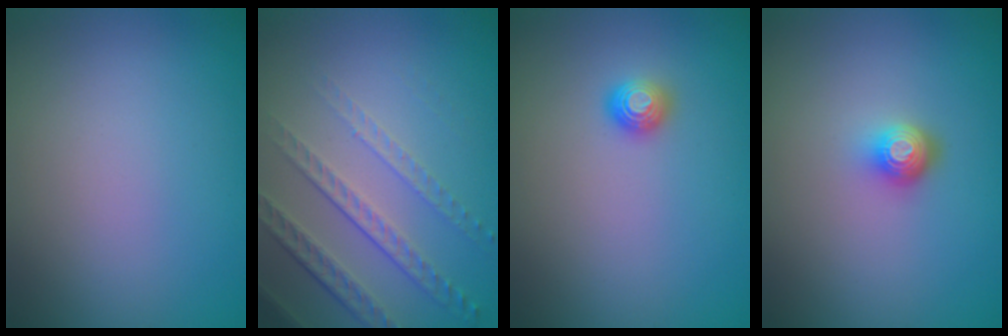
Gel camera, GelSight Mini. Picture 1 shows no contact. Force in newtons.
{"total": 4.9, "press": 3.2, "slide": 3.7}
{"total": 1.1, "press": 1.1, "slide": 0.4}
{"total": 2.0, "press": 1.5, "slide": 1.4}